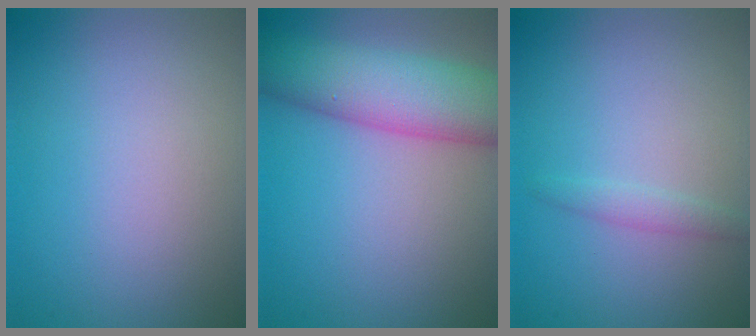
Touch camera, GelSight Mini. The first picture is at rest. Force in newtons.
{"total": 8.6, "press": 8.6, "slide": 0.3}
{"total": 1.2, "press": 1.2, "slide": 0.0}